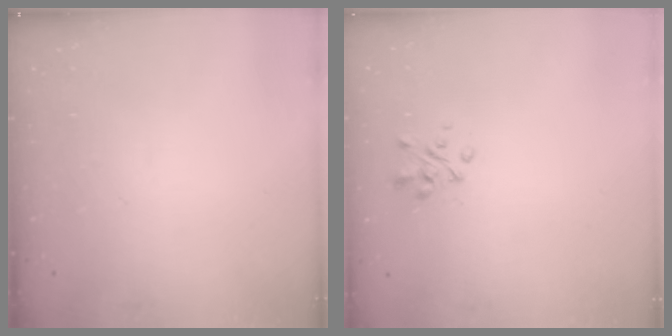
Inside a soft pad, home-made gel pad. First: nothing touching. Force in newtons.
{"total": 2.5, "press": 2.3, "slide": 0.8}